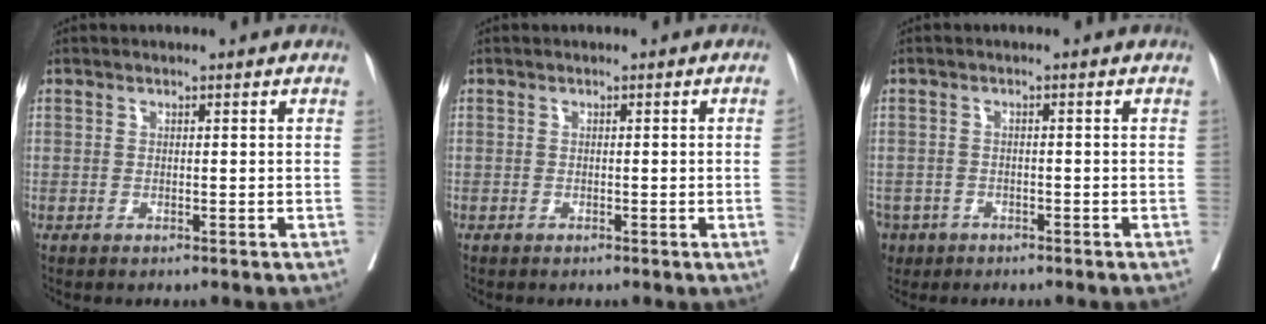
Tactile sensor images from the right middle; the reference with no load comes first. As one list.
[{"total": 1.5, "force": [-0.3, -0.6, 1.4], "torque": [-0.015, -0.001, -0.005]}, {"total": 5.1, "force": [-3.3, 3.8, 1.0], "torque": [-0.022, 0.003, -0.053]}]